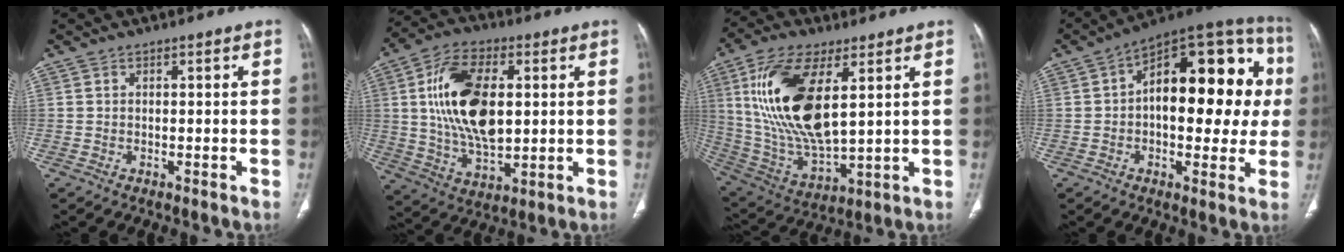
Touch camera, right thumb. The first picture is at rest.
{"total": 18.1, "force": [2.9, 9.8, 15.0], "torque": [-0.266, -0.006, 0.055]}
{"total": 21.0, "force": [5.7, 9.1, 18.0], "torque": [-0.362, -0.027, 0.115]}
{"total": 24.8, "force": [2.6, 12.5, 21.3], "torque": [-0.255, 0.038, 0.026]}